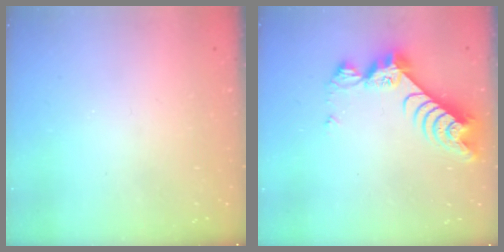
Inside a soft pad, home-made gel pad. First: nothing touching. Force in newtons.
{"total": 9.9, "press": 9.8, "slide": 1.0}